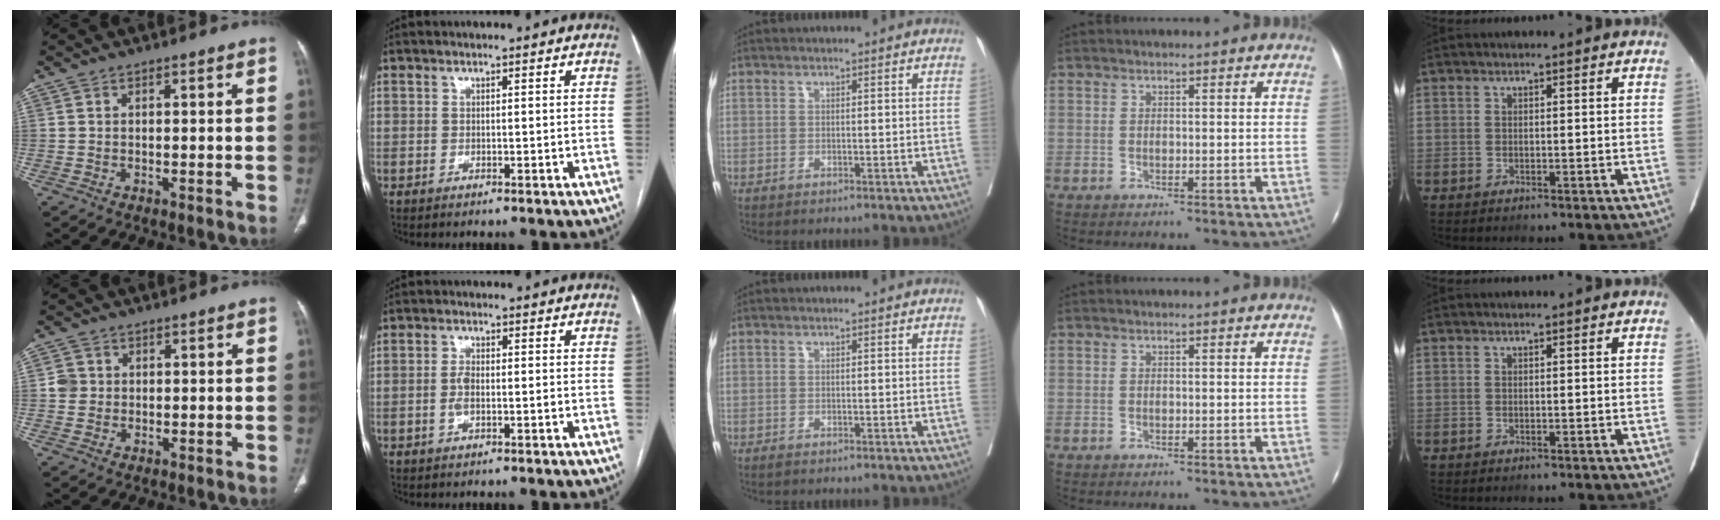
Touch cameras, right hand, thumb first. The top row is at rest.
{"thumb": {"total": 2.7, "force": [0.2, 2.6, 0.8], "torque": [0.002, 0.005, 0.002]}, "index": {"total": 2.6, "force": [-0.6, 1.0, 2.3], "torque": [-0.054, 0.003, -0.010]}}